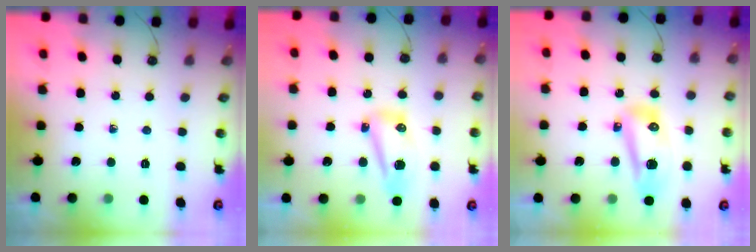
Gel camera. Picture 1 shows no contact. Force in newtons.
{"total": 10.8, "press": 10.7, "slide": 1.2}
{"total": 10.9, "press": 10.8, "slide": 1.7}